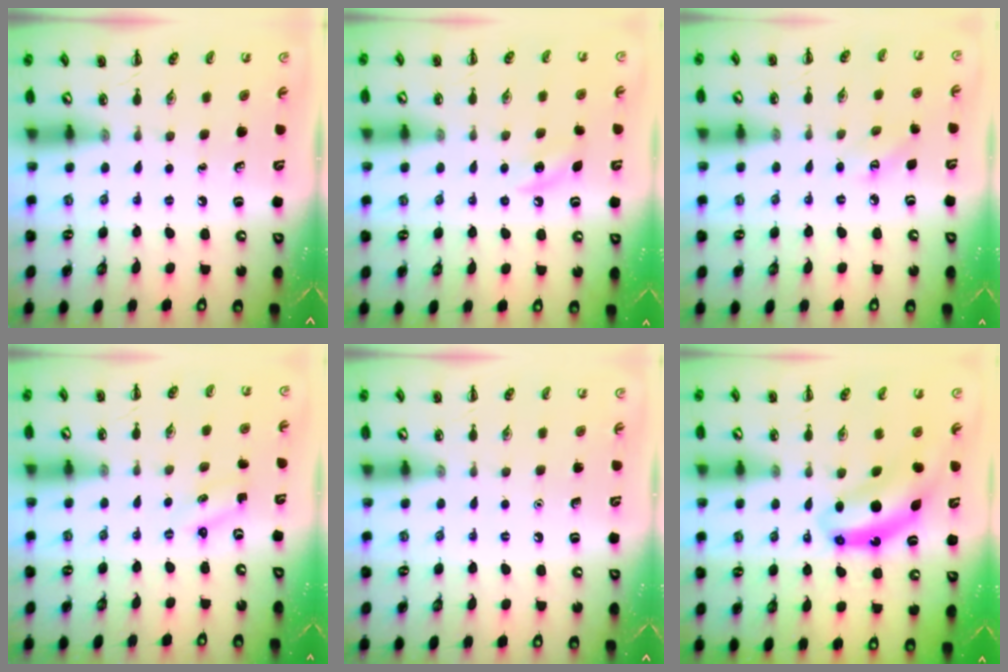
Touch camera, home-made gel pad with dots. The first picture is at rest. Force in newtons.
{"total": 5.8, "press": 5.5, "slide": 1.9}
{"total": 3.5, "press": 3.4, "slide": 0.9}
{"total": 0.9, "press": 0.8, "slide": 0.3}
{"total": 1.6, "press": 1.6, "slide": 0.1}
{"total": 9.4, "press": 9.3, "slide": 1.8}